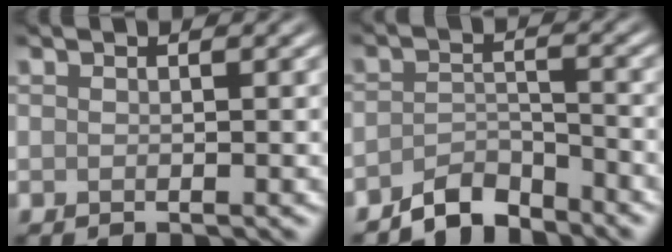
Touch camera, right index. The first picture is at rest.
{"total": 3.4, "force": [-3.0, 1.0, 1.0], "torque": [-0.015, 0.007, -0.061]}